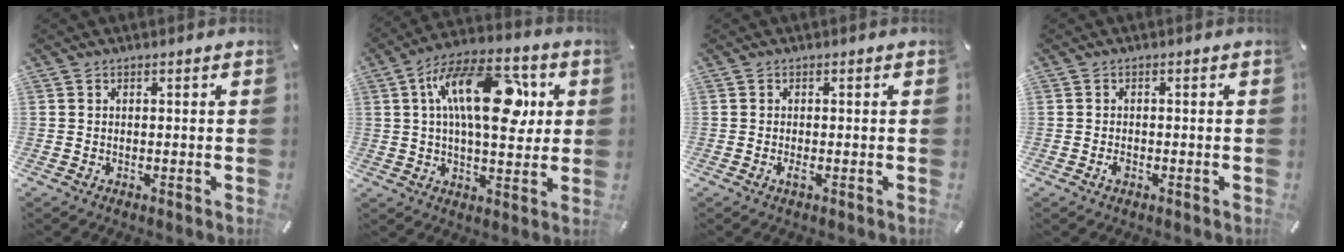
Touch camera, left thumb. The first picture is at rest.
{"total": 20.1, "force": [5.6, 10.3, 16.3], "torque": [-0.272, -0.002, 0.086]}
{"total": 1.3, "force": [-0.4, 0.3, 1.2], "torque": [-0.022, -0.003, -0.006]}
{"total": 1.4, "force": [-0.5, 0.8, 1.0], "torque": [-0.020, 0.001, -0.010]}